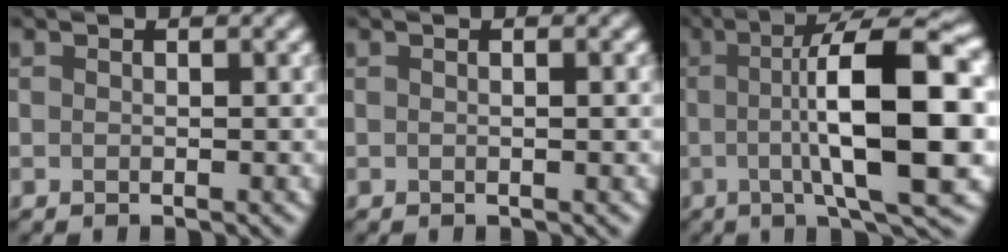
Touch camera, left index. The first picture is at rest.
{"total": 0.8, "force": [0.1, 0.2, 0.8], "torque": [-0.011, 0.002, -0.003]}
{"total": 12.8, "force": [0.1, 3.0, 12.5], "torque": [-0.165, 0.011, -0.003]}